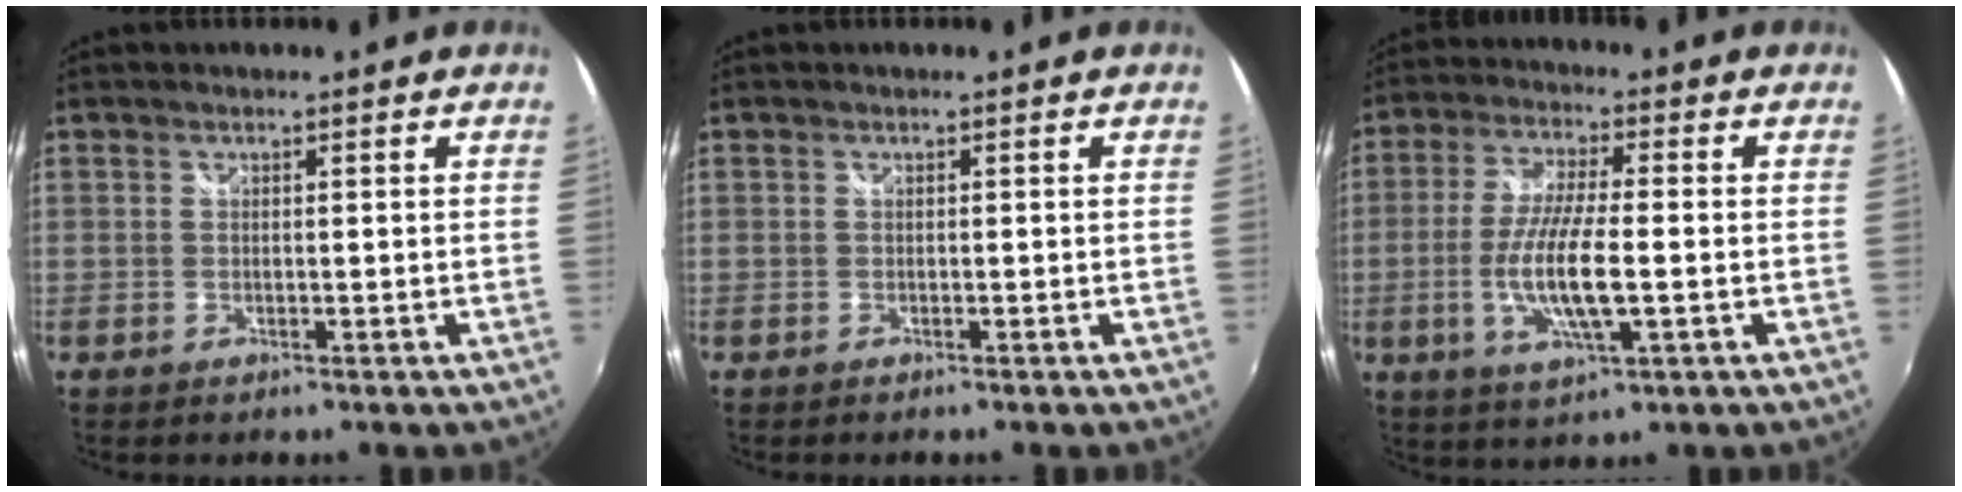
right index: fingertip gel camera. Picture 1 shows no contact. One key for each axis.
{"total": 0.0}
{"total": 10.9, "fx": -2.2, "fy": 2.3, "fz": 10.4, "tx": -0.210, "ty": -0.011, "tz": -0.043}